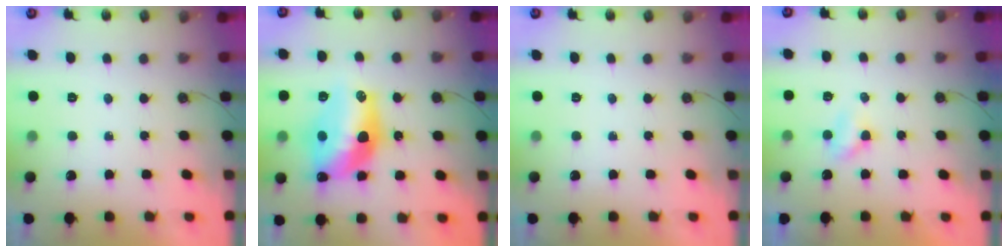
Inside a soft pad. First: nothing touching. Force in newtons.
{"total": 16.1, "press": 16.0, "slide": 1.4}
{"total": 0.0}
{"total": 2.7, "press": 2.6, "slide": 0.4}